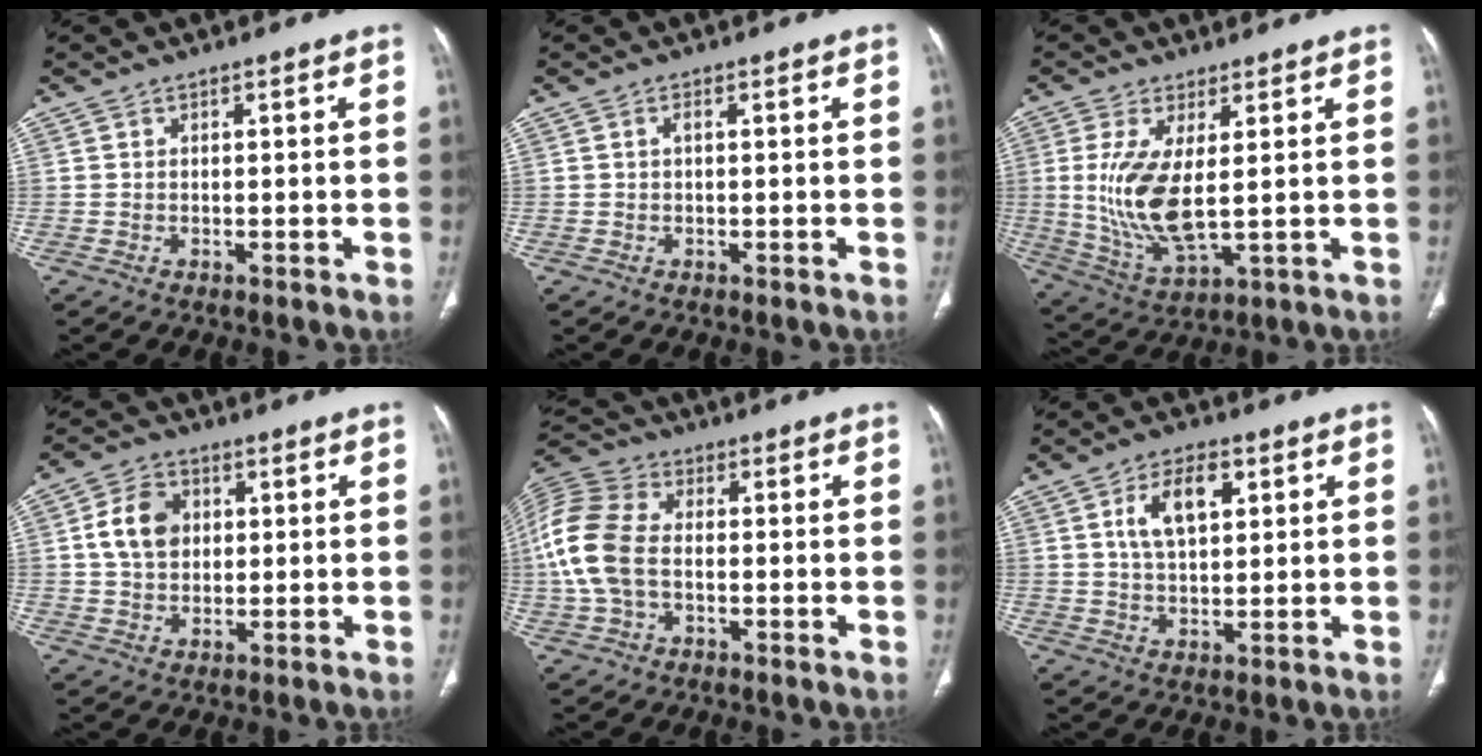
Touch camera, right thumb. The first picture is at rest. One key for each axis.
{"total": 0.8, "fx": 0.1, "fy": 0.3, "fz": 0.7, "tx": -0.017, "ty": 0.001, "tz": -0.001}
{"total": 9.3, "fx": 0.7, "fy": 3.0, "fz": 8.8, "tx": -0.201, "ty": -0.020, "tz": 0.023}
{"total": 8.4, "fx": 1.6, "fy": 6.3, "fz": 5.2, "tx": -0.078, "ty": 0.004, "tz": 0.026}
{"total": 13.2, "fx": -1.2, "fy": 8.6, "fz": 9.9, "tx": -0.225, "ty": 0.030, "tz": -0.028}
{"total": 8.6, "fx": 3.0, "fy": 4.5, "fz": 6.7, "tx": -0.109, "ty": -0.001, "tz": 0.054}